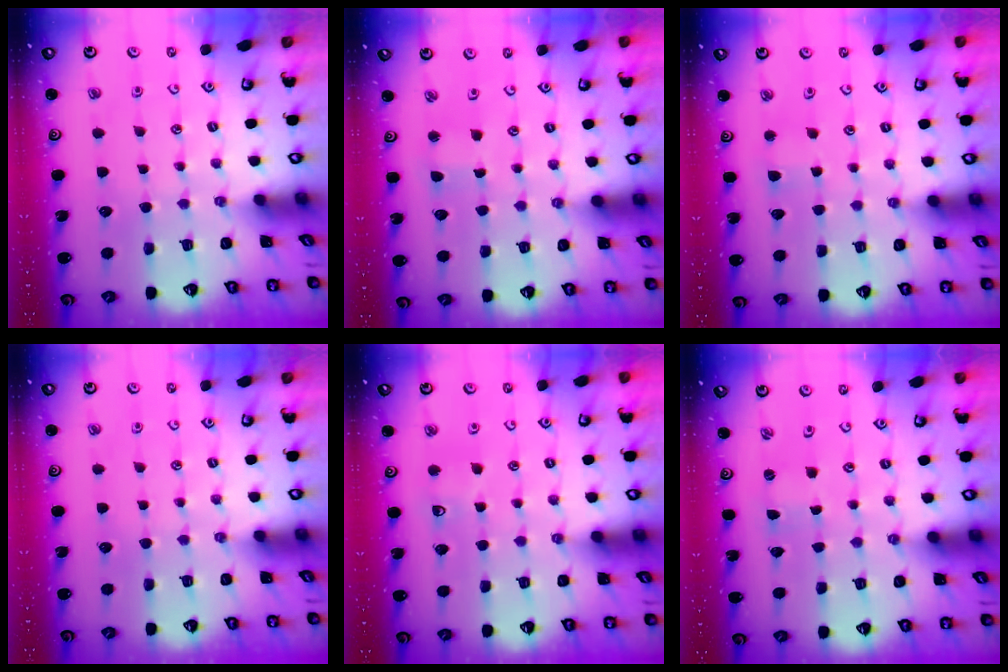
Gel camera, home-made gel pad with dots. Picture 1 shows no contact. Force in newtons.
{"total": 2.1, "press": 2.1, "slide": 0.5}
{"total": 2.9, "press": 2.8, "slide": 0.4}
{"total": 0.0}
{"total": 4.5, "press": 4.4, "slide": 0.7}
{"total": 0.0}